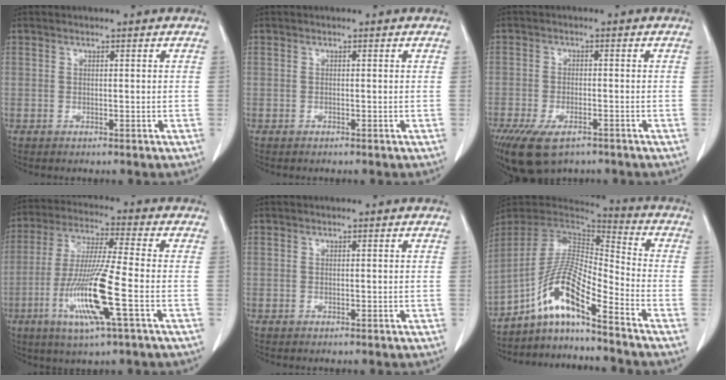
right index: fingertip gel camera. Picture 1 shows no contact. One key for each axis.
{"total": 0.0}
{"total": 10.0, "fx": -6.5, "fy": 4.4, "fz": 6.1, "tx": -0.124, "ty": -0.016, "tz": -0.103}
{"total": 13.6, "fx": -4.4, "fy": 0.0, "fz": 12.8, "tx": -0.263, "ty": -0.019, "tz": -0.086}
{"total": 0.0}
{"total": 11.7, "fx": -7.9, "fy": 0.8, "fz": 8.6, "tx": -0.170, "ty": 0.012, "tz": -0.146}